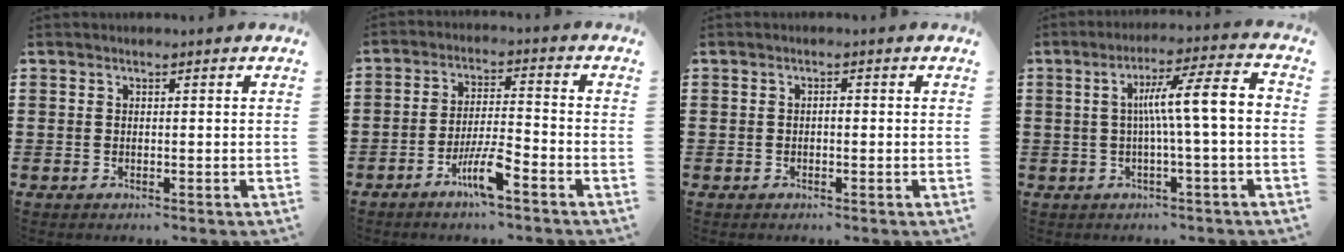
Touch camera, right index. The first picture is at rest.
{"total": 6.4, "force": [-4.0, 1.0, 4.9], "torque": [-0.106, -0.003, -0.077]}
{"total": 0.9, "force": [-0.3, 0.3, 0.8], "torque": [-0.016, -0.003, -0.004]}
{"total": 8.6, "force": [0.0, 0.5, 8.6], "torque": [-0.159, 0.005, -0.009]}